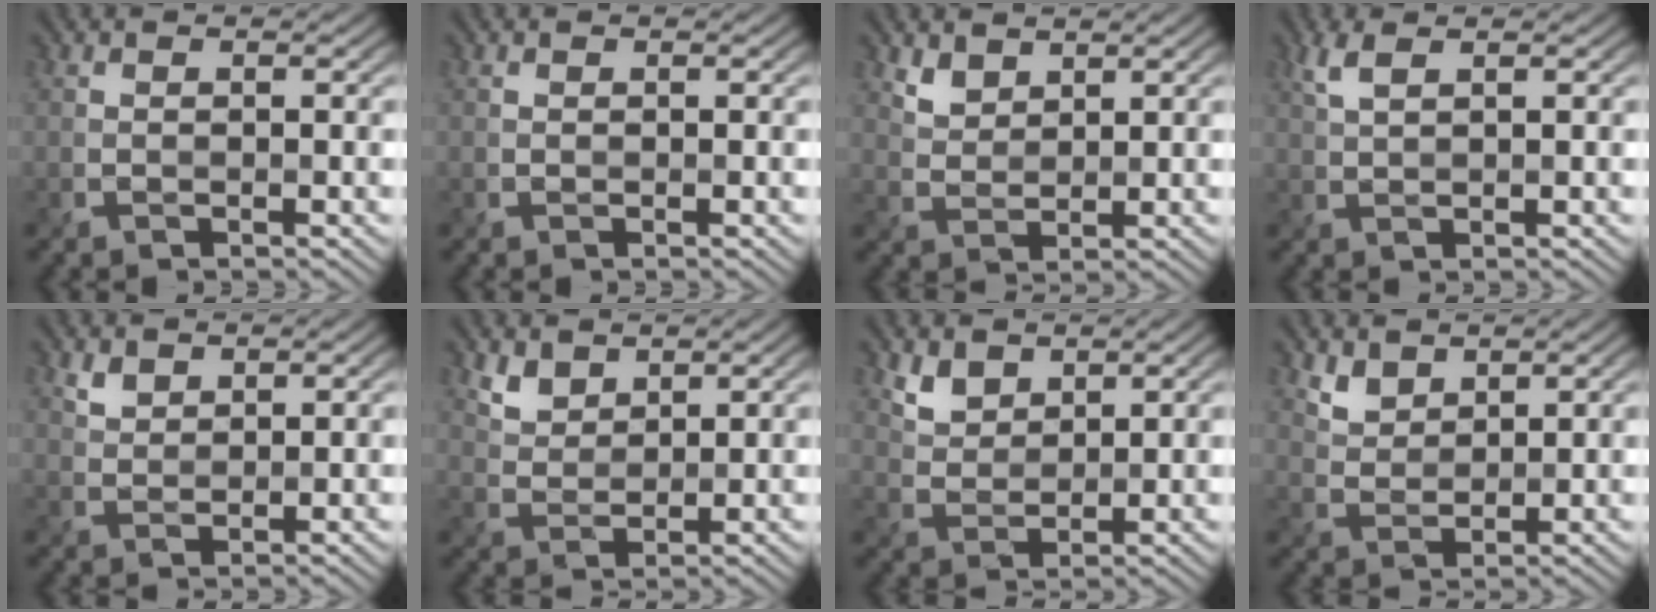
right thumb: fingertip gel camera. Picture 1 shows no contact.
{"total": 0.0}
{"total": 2.8, "force": [2.2, 1.4, 1.1], "torque": [-0.029, -0.005, 0.054]}
{"total": 2.3, "force": [1.3, 0.5, 1.8], "torque": [-0.045, 0.006, 0.031]}
{"total": 1.9, "force": [1.5, 0.9, 0.7], "torque": [-0.020, -0.003, 0.036]}
{"total": 3.3, "force": [2.5, 1.6, 1.4], "torque": [-0.037, -0.005, 0.061]}
{"total": 3.6, "force": [2.6, 1.9, 1.5], "torque": [-0.042, -0.007, 0.061]}
{"total": 3.2, "force": [2.5, 1.5, 1.3], "torque": [-0.034, -0.006, 0.061]}